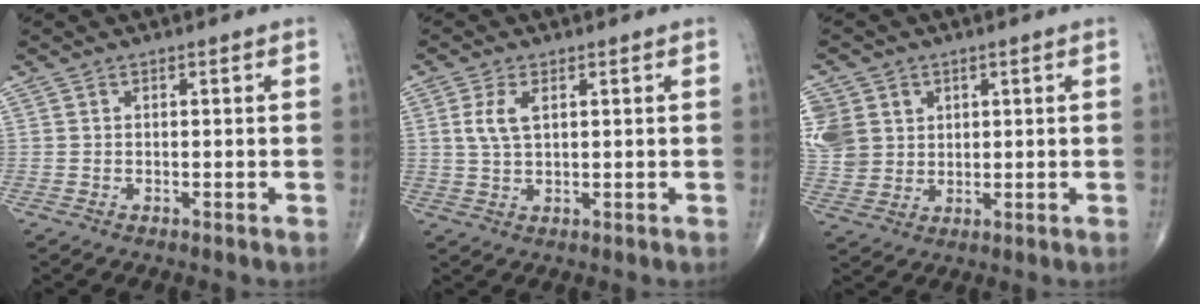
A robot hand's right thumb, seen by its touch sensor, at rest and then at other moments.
{"total": 4.3, "force": [1.3, 2.0, 3.5], "torque": [-0.077, 0.000, 0.028]}
{"total": 11.3, "force": [3.1, 9.8, 4.6], "torque": [-0.095, 0.008, 0.076]}